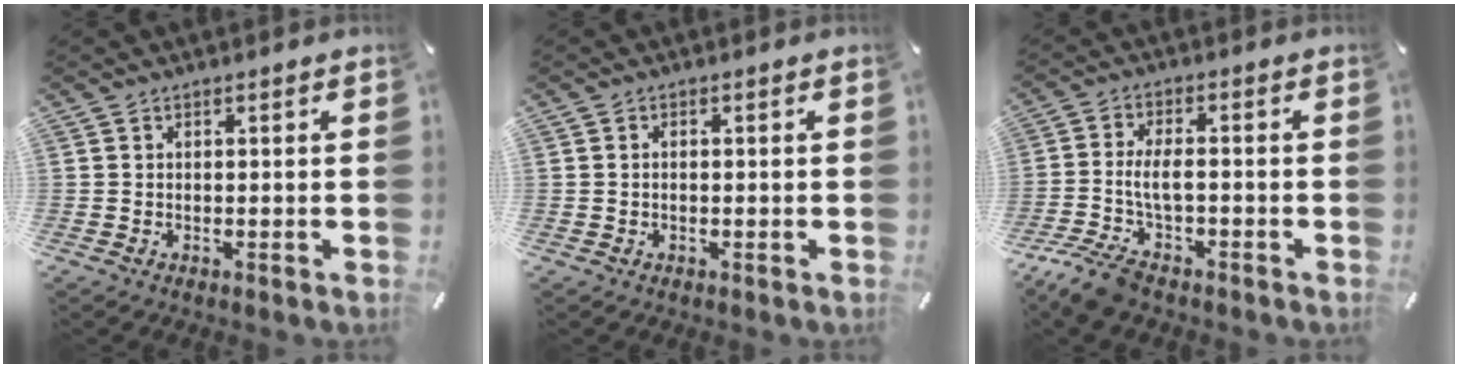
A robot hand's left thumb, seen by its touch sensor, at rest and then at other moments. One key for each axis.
{"total": 0.8, "fx": -0.2, "fy": 0.4, "fz": 0.7, "tx": -0.016, "ty": -0.001, "tz": -0.003}
{"total": 7.8, "fx": -3.6, "fy": 3.1, "fz": 6.2, "tx": -0.134, "ty": 0.012, "tz": -0.067}